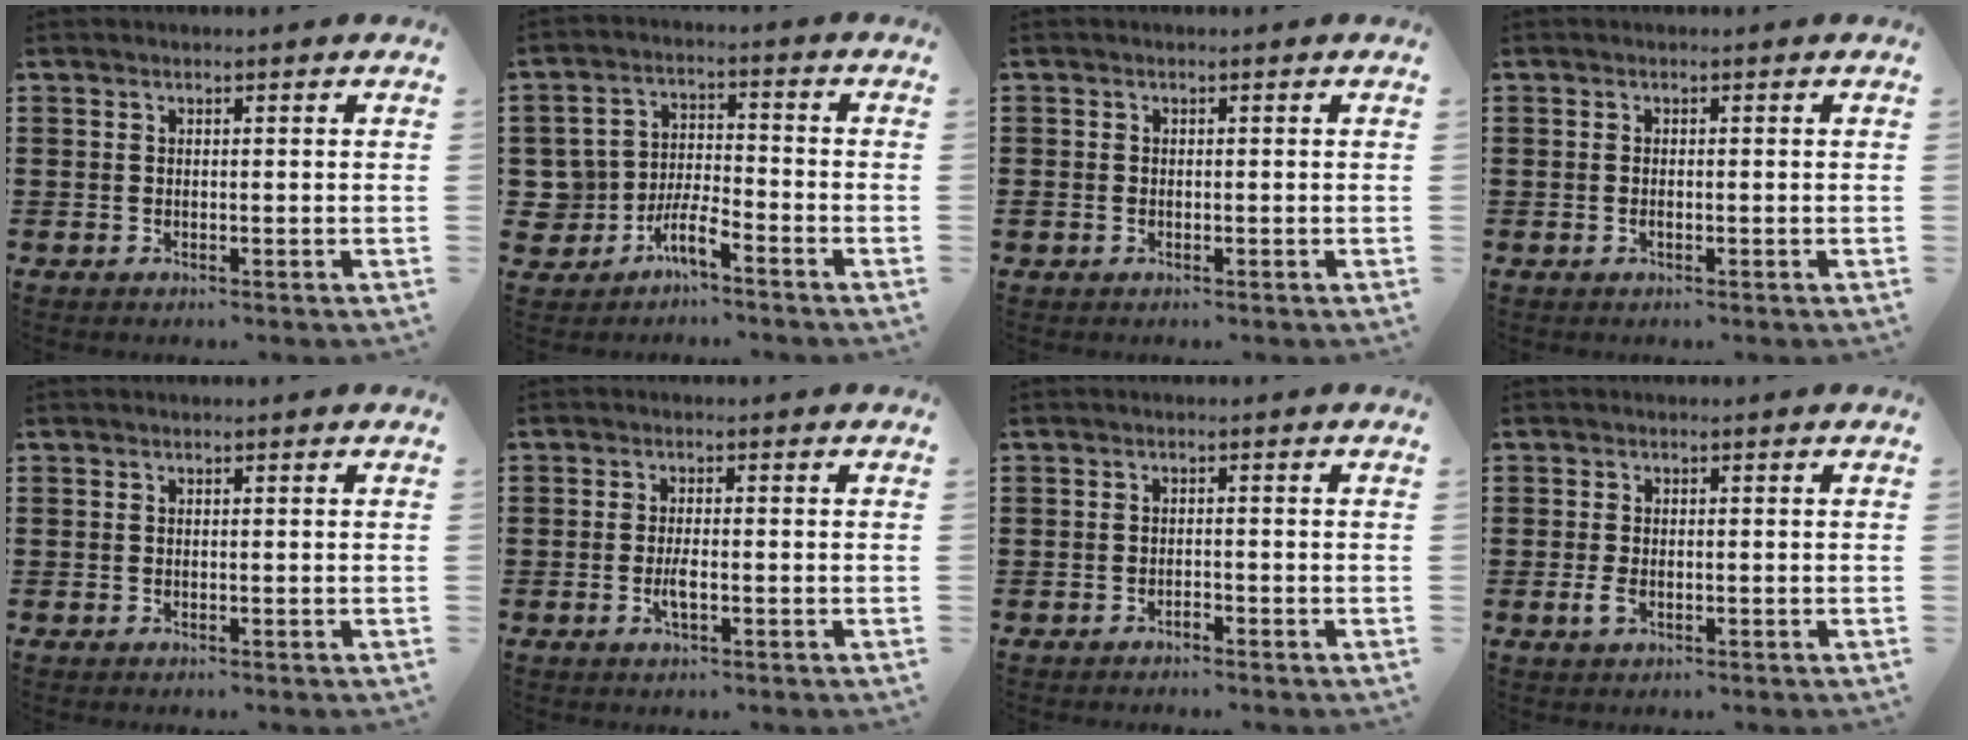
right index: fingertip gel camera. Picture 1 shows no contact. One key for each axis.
{"total": 5.4, "fx": -3.8, "fy": 2.8, "fz": 2.7, "tx": -0.071, "ty": 0.006, "tz": -0.081}
{"total": 0.6, "fx": -0.4, "fy": 0.4, "fz": 0.2, "tx": -0.007, "ty": -0.002, "tz": -0.008}
{"total": 0.8, "fx": -0.3, "fy": 0.0, "fz": 0.7, "tx": -0.016, "ty": -0.010, "tz": -0.002}
{"total": 0.0}
{"total": 2.5, "fx": -0.8, "fy": 0.7, "fz": 2.3, "tx": -0.049, "ty": -0.002, "tz": -0.015}
{"total": 0.9, "fx": -0.9, "fy": 0.2, "fz": 0.2, "tx": -0.007, "ty": 0.003, "tz": -0.018}
{"total": 1.8, "fx": -0.6, "fy": 0.8, "fz": 1.4, "tx": -0.043, "ty": -0.010, "tz": -0.014}